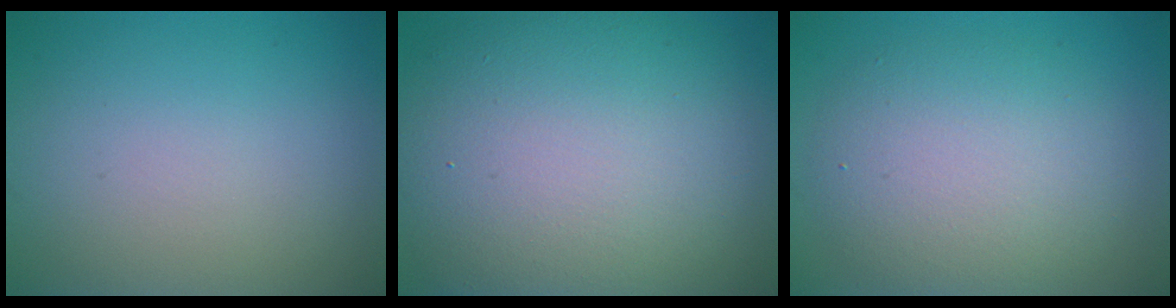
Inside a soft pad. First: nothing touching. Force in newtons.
{"total": 14.5, "press": 14.5, "slide": 1.0}
{"total": 6.1, "press": 6.1, "slide": 0.1}